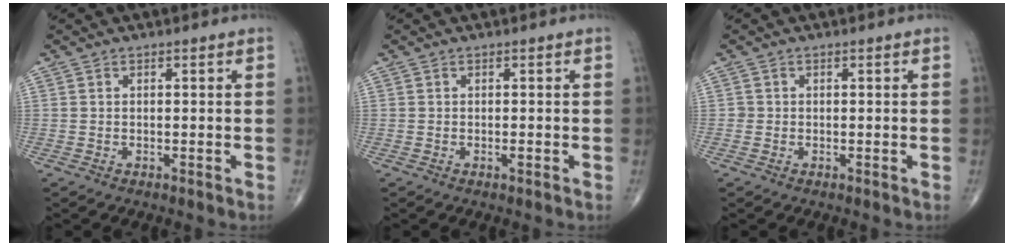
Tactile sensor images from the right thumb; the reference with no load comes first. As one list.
[{"total": 0.6, "force": [-0.2, 0.1, 0.5], "torque": [-0.010, -0.001, -0.003]}, {"total": 0.7, "force": [-0.1, 0.7, 0.0], "torque": [0.004, 0.004, -0.003]}]